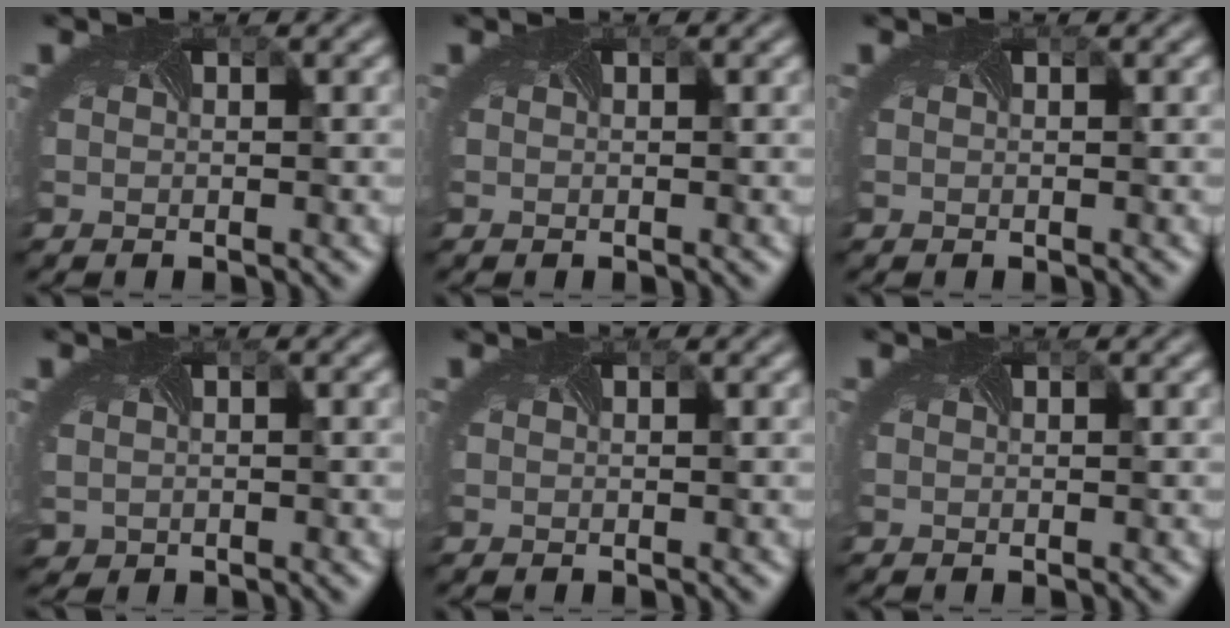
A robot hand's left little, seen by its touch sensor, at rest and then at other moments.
{"total": 0.0}
{"total": 0.0}
{"total": 0.9, "force": [0.0, 0.9, 0.0], "torque": [-0.001, -0.006, 0.004]}
{"total": 0.0}
{"total": 0.0}